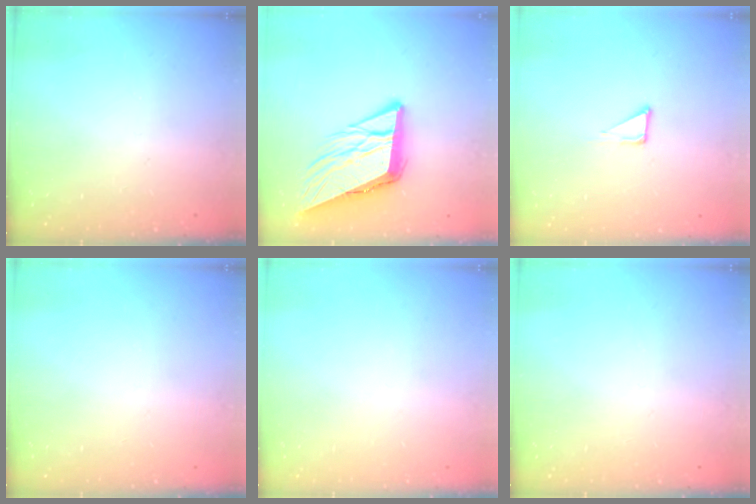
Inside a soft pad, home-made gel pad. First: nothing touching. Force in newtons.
{"total": 11.0, "press": 10.7, "slide": 2.3}
{"total": 3.6, "press": 3.6, "slide": 0.2}
{"total": 0.0}
{"total": 0.0}
{"total": 0.0}